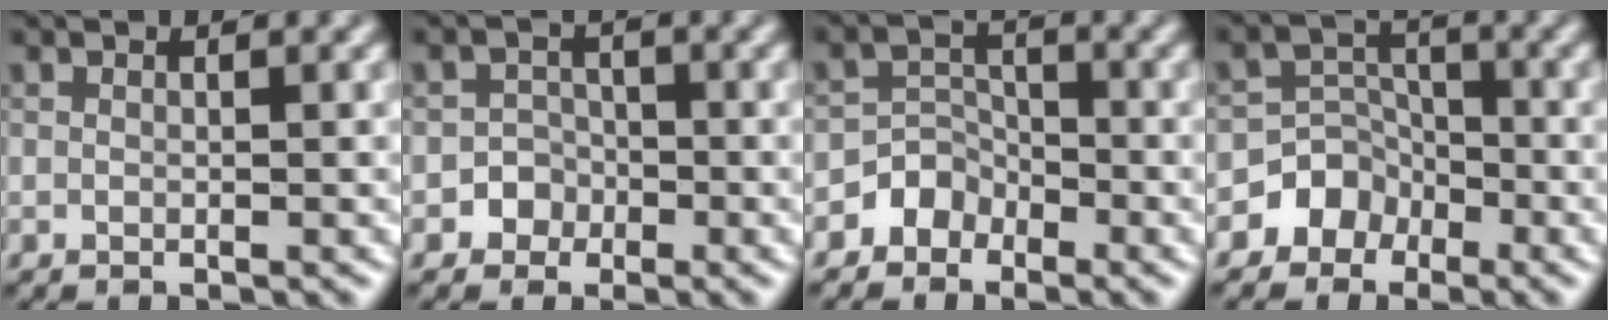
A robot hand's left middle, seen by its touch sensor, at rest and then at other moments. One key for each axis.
{"total": 2.4, "fx": -1.1, "fy": 2.1, "fz": 0.1, "tx": 0.029, "ty": 0.008, "tz": -0.030}
{"total": 2.4, "fx": -1.7, "fy": 1.8, "fz": 0.2, "tx": 0.024, "ty": 0.019, "tz": -0.040}
{"total": 4.0, "fx": -2.4, "fy": 3.3, "fz": 0.2, "tx": 0.035, "ty": 0.015, "tz": -0.056}